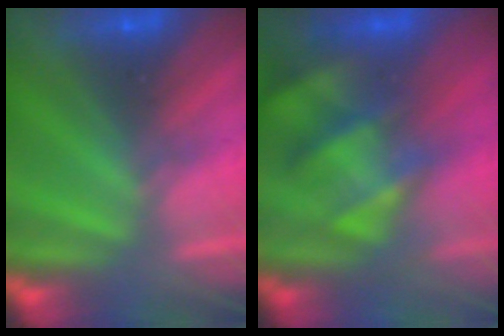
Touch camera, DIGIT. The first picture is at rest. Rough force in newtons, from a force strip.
{"total": 4.8}